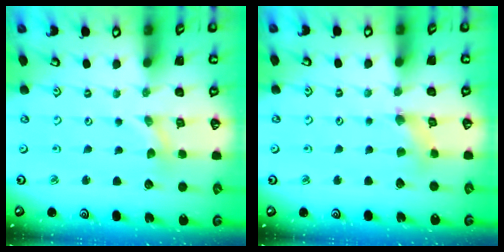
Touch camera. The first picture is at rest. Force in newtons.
{"total": 2.3, "press": 2.3, "slide": 0.3}